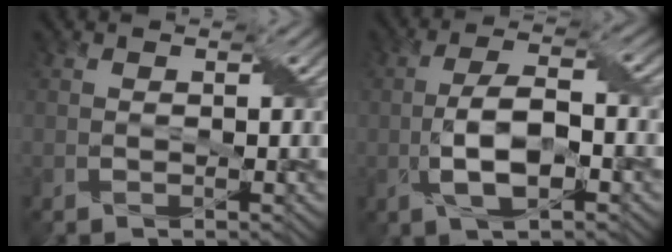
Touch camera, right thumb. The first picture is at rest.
{"total": 7.9, "force": [-2.2, 3.1, 6.9], "torque": [-0.134, 0.010, -0.042]}